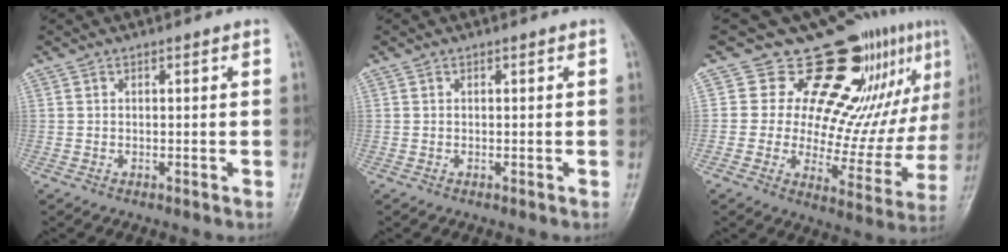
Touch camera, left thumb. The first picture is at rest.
{"total": 0.0}
{"total": 20.1, "force": [11.4, 10.1, 13.1], "torque": [-0.102, -0.058, 0.153]}